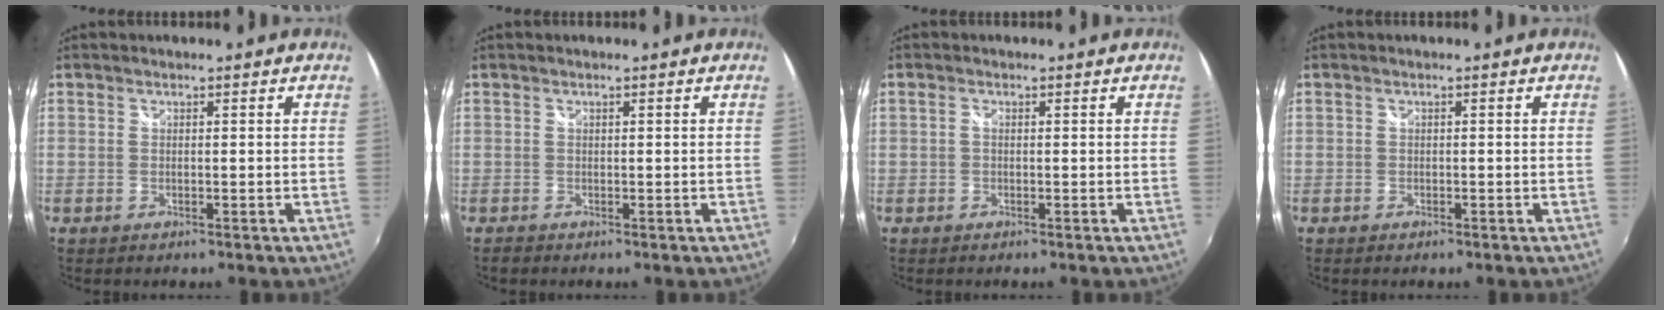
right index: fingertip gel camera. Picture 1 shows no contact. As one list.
[{"total": 0.8, "force": [-0.7, 0.5, 0.1], "torque": [-0.006, -0.003, -0.013]}, {"total": 0.8, "force": [-0.2, 0.4, 0.7], "torque": [-0.012, 0.003, -0.005]}, {"total": 0.9, "force": [-0.7, 0.5, 0.2], "torque": [-0.007, -0.002, -0.013]}]